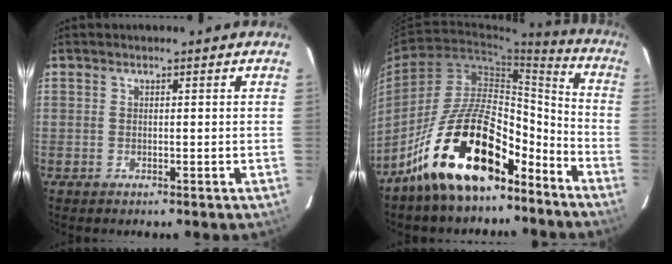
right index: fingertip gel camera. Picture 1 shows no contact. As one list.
[{"total": 20.4, "force": [-14.0, 8.3, 12.2], "torque": [-0.212, 0.034, -0.229]}]